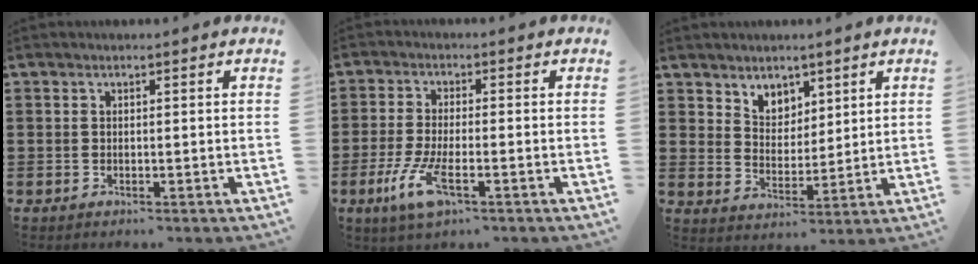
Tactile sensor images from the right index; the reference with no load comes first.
{"total": 6.5, "force": [-2.7, 1.6, 5.7], "torque": [-0.132, -0.020, -0.053]}
{"total": 4.8, "force": [3.7, 3.0, 0.2], "torque": [-0.024, -0.001, 0.070]}